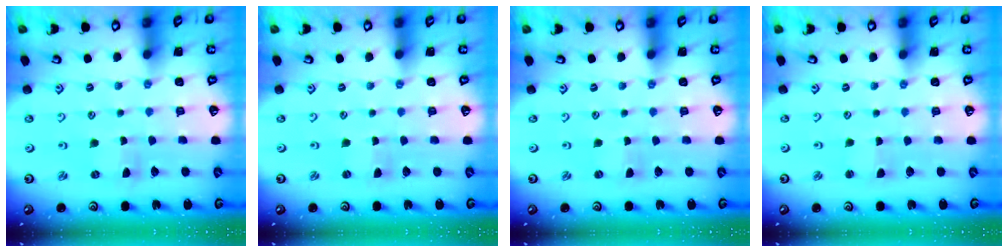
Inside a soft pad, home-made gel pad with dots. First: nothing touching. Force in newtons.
{"total": 0.0}
{"total": 0.0}
{"total": 1.1, "press": 1.1, "slide": 0.2}